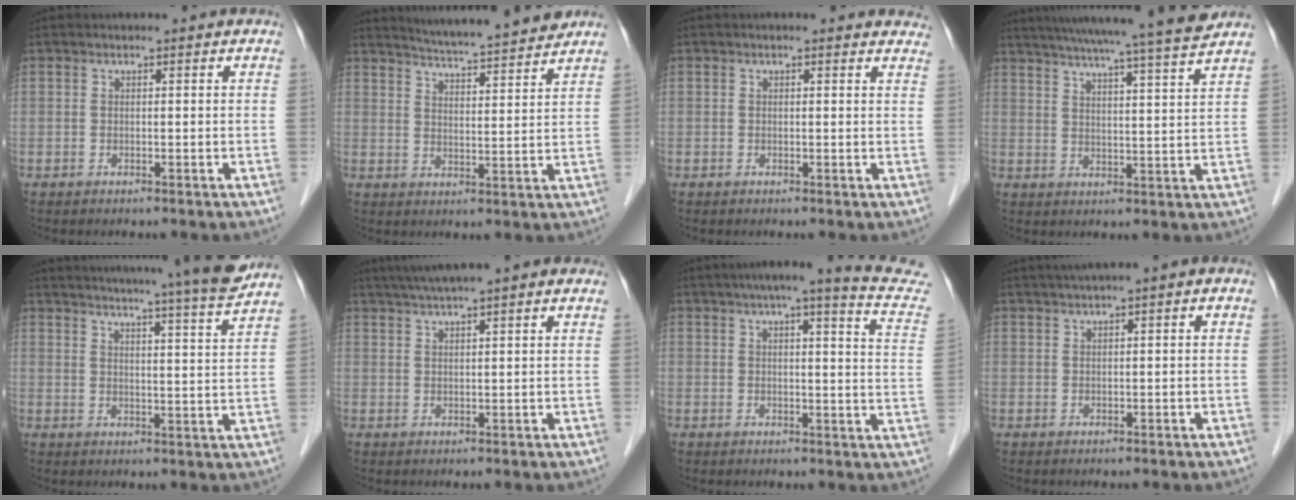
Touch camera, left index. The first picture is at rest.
{"total": 12.8, "force": [11.9, 0.0, 4.7], "torque": [-0.079, 0.007, 0.167]}
{"total": 3.0, "force": [2.6, 1.2, 0.6], "torque": [0.007, -0.007, 0.002]}
{"total": 18.6, "force": [16.7, -1.6, 8.1], "torque": [-0.140, -0.022, 0.224]}
{"total": 17.4, "force": [15.8, -1.7, 7.2], "torque": [-0.119, -0.043, 0.200]}
{"total": 7.3, "force": [4.8, 0.1, 5.5], "torque": [-0.086, 0.038, 0.073]}
{"total": 16.7, "force": [13.6, 1.1, 9.5], "torque": [-0.118, -0.009, 0.142]}
{"total": 3.7, "force": [1.4, 0.4, 3.4], "torque": [-0.053, 0.018, 0.018]}